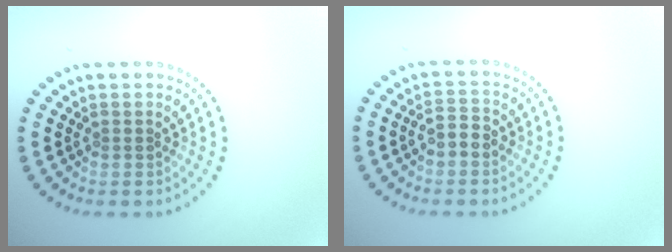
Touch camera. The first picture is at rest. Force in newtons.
{"total": 1.9, "press": 1.8, "slide": 0.5}